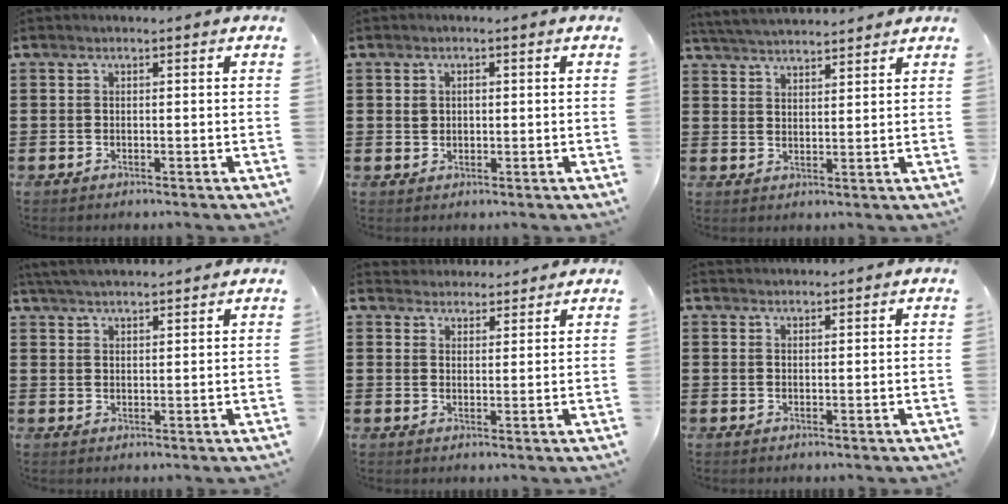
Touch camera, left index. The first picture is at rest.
{"total": 1.3, "force": [0.4, 1.0, 0.7], "torque": [-0.017, 0.007, 0.007]}
{"total": 3.8, "force": [3.8, 0.0, 0.3], "torque": [-0.020, -0.014, 0.068]}
{"total": 3.6, "force": [3.5, 0.1, 1.0], "torque": [-0.029, -0.005, 0.066]}
{"total": 2.9, "force": [2.8, 0.8, -0.4], "torque": [-0.002, -0.005, 0.054]}
{"total": 1.3, "force": [1.3, 0.2, 0.0], "torque": [-0.003, -0.001, 0.026]}